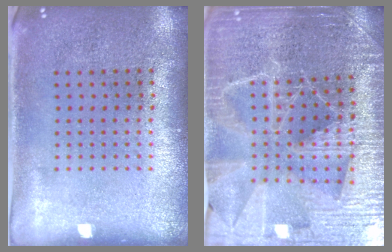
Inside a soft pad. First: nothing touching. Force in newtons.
{"total": 4.7, "press": 4.4, "slide": 1.7}